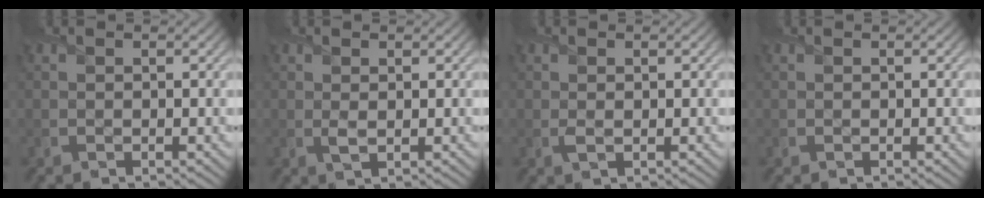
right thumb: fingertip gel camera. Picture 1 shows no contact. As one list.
[{"total": 1.1, "force": [0.4, 0.2, 1.0], "torque": [-0.024, 0.000, 0.010]}, {"total": 0.8, "force": [0.2, 0.1, 0.8], "torque": [-0.019, 0.002, 0.003]}, {"total": 0.0}]